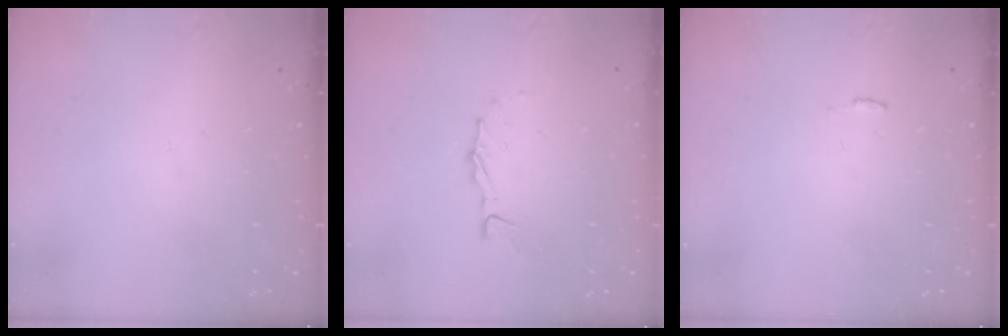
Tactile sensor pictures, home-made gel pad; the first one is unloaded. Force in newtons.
{"total": 3.9, "press": 3.9, "slide": 0.3}
{"total": 3.0, "press": 3.0, "slide": 0.2}